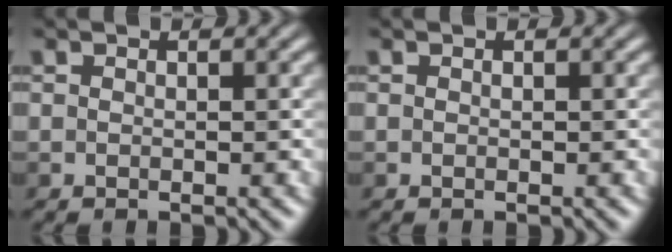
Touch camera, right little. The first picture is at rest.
{"total": 0.0}